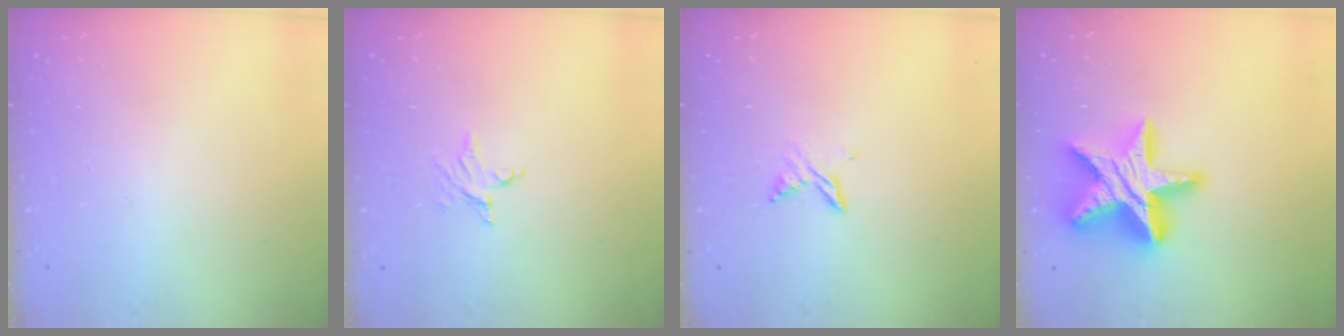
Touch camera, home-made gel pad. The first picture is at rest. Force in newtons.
{"total": 2.4, "press": 2.4, "slide": 0.3}
{"total": 4.6, "press": 4.6, "slide": 0.5}
{"total": 23.2, "press": 23.1, "slide": 1.8}